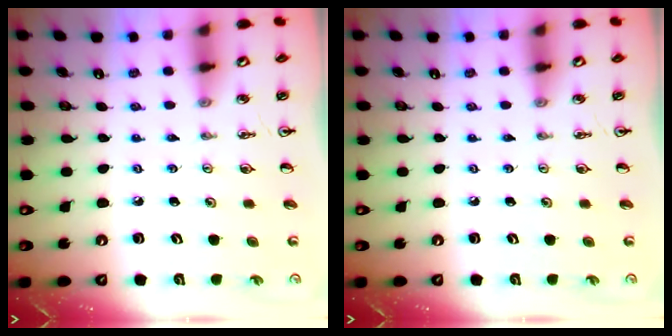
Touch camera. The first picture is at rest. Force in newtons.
{"total": 0.0}